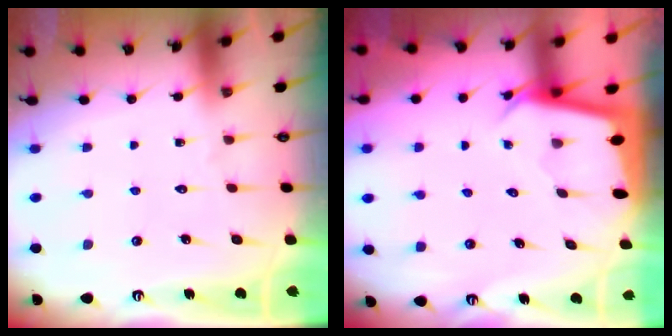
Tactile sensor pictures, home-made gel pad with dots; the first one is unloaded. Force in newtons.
{"total": 2.5, "press": 2.5, "slide": 0.0}